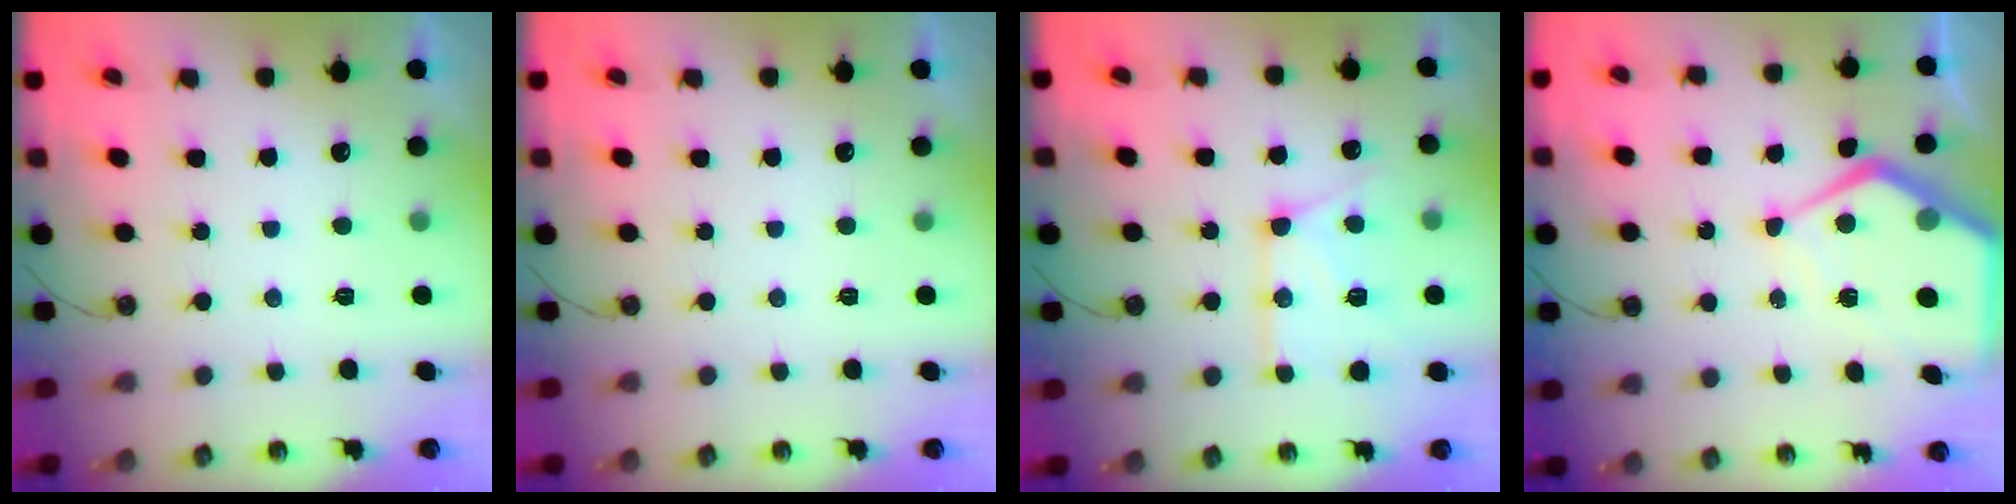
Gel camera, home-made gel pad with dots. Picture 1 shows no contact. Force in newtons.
{"total": 0.0}
{"total": 14.0, "press": 13.9, "slide": 1.6}
{"total": 10.9, "press": 10.8, "slide": 1.1}